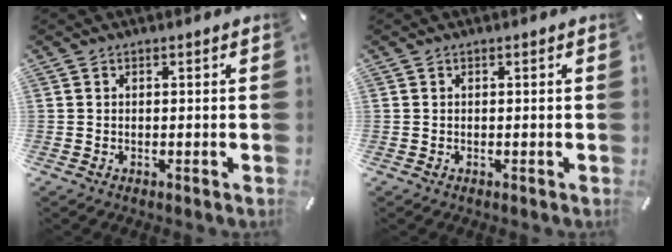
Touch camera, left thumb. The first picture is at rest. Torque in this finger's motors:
{"motor_torque": [0.11, 0.27, 0.18, -0.19, 0.00]}